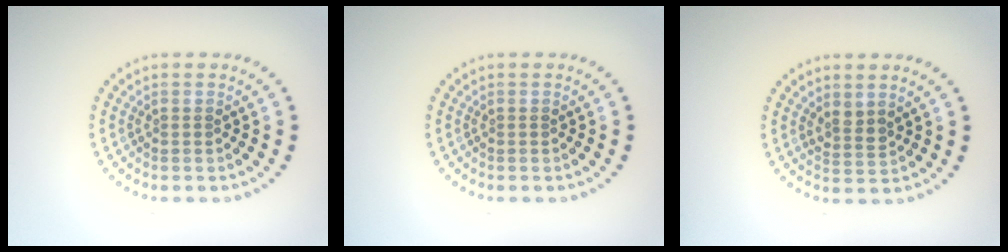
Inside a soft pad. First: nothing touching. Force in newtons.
{"total": 0.0}
{"total": 1.5, "press": 1.2, "slide": 0.9}